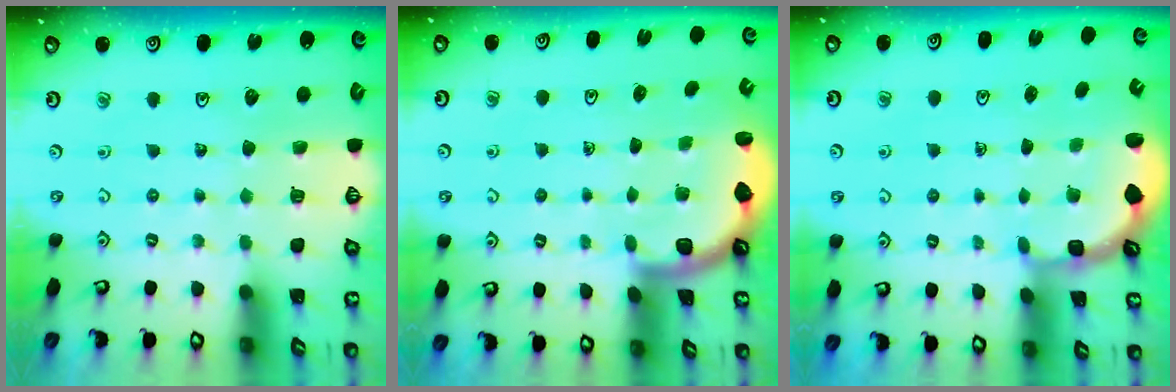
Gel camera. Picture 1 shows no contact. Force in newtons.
{"total": 1.6, "press": 1.6, "slide": 0.1}
{"total": 2.7, "press": 2.0, "slide": 1.7}